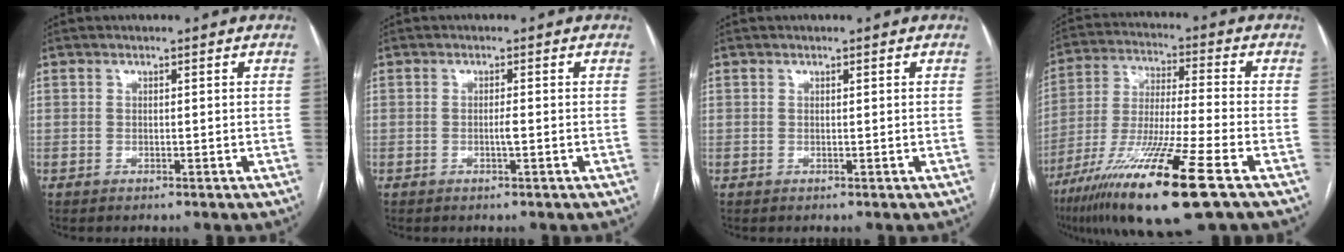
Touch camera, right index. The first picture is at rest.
{"total": 1.1, "force": [-0.3, 0.0, 1.1], "torque": [-0.021, -0.001, -0.004]}
{"total": 0.0}
{"total": 18.6, "force": [-10.3, 0.2, 15.5], "torque": [-0.298, -0.048, -0.188]}